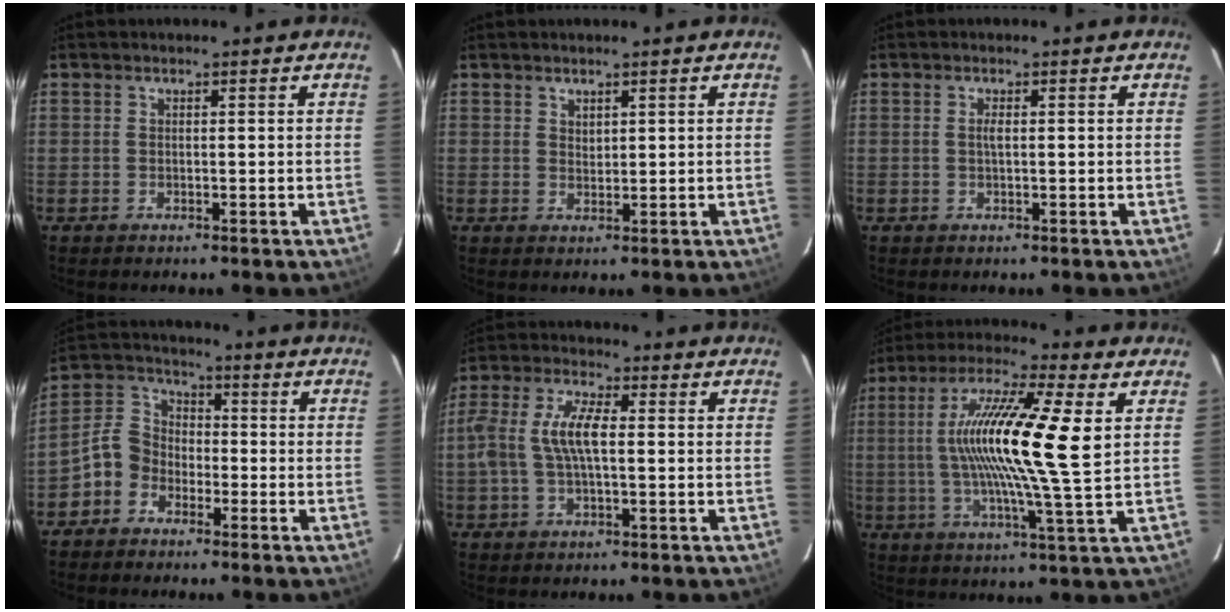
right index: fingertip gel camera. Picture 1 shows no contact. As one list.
[{"total": 1.3, "force": [1.1, 0.7, 0.2], "torque": [0.000, 0.001, 0.020]}, {"total": 0.9, "force": [0.0, 0.1, 0.9], "torque": [-0.018, 0.002, 0.000]}, {"total": 6.8, "force": [-3.8, 5.4, 1.9], "torque": [-0.045, 0.029, -0.082]}, {"total": 9.1, "force": [0.0, 3.7, 8.3], "torque": [-0.178, 0.015, -0.001]}, {"total": 17.5, "force": [3.1, 0.8, 17.2], "torque": [-0.304, 0.007, 0.043]}]